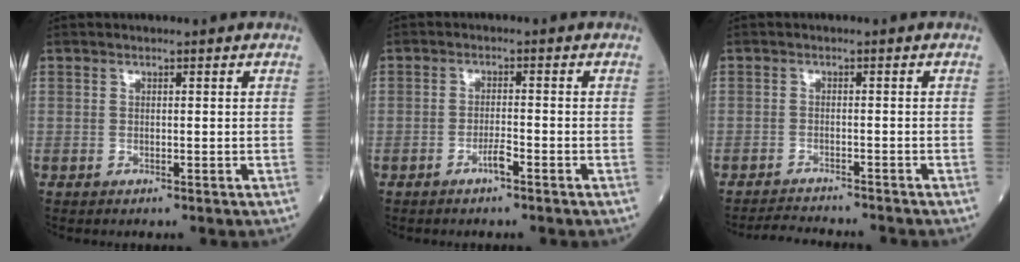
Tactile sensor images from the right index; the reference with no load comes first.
{"total": 2.1, "force": [-1.5, 0.1, 1.5], "torque": [-0.027, 0.001, -0.028]}
{"total": 5.5, "force": [-5.4, 0.1, 0.9], "torque": [-0.012, -0.014, -0.089]}